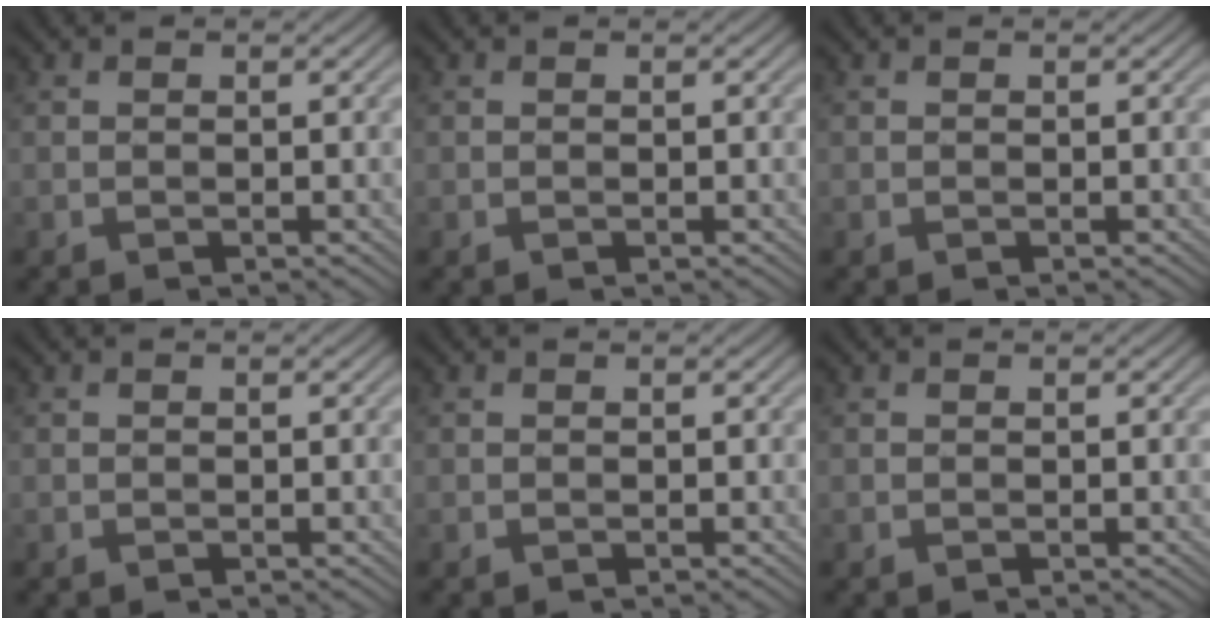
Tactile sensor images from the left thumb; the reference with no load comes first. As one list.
[{"total": 0.0}, {"total": 0.0}, {"total": 0.0}, {"total": 0.0}, {"total": 0.0}]